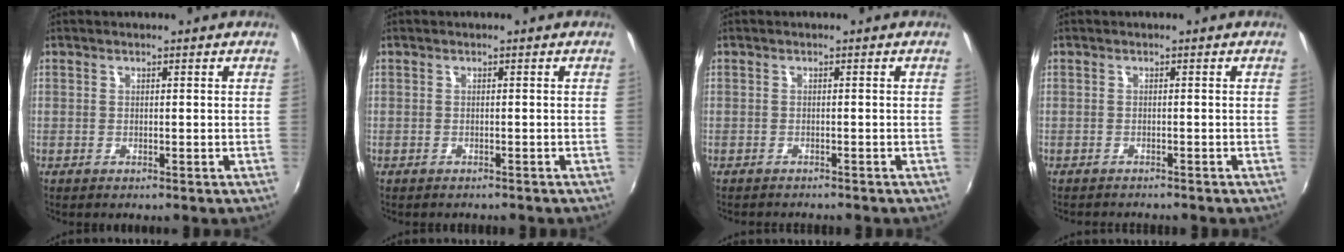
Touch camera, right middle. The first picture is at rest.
{"total": 1.8, "force": [-1.6, 0.3, 0.7], "torque": [-0.014, -0.011, -0.020]}
{"total": 3.0, "force": [-2.8, 0.4, 1.0], "torque": [-0.028, -0.017, -0.042]}
{"total": 3.3, "force": [-3.1, 0.4, 1.1], "torque": [-0.029, -0.017, -0.047]}